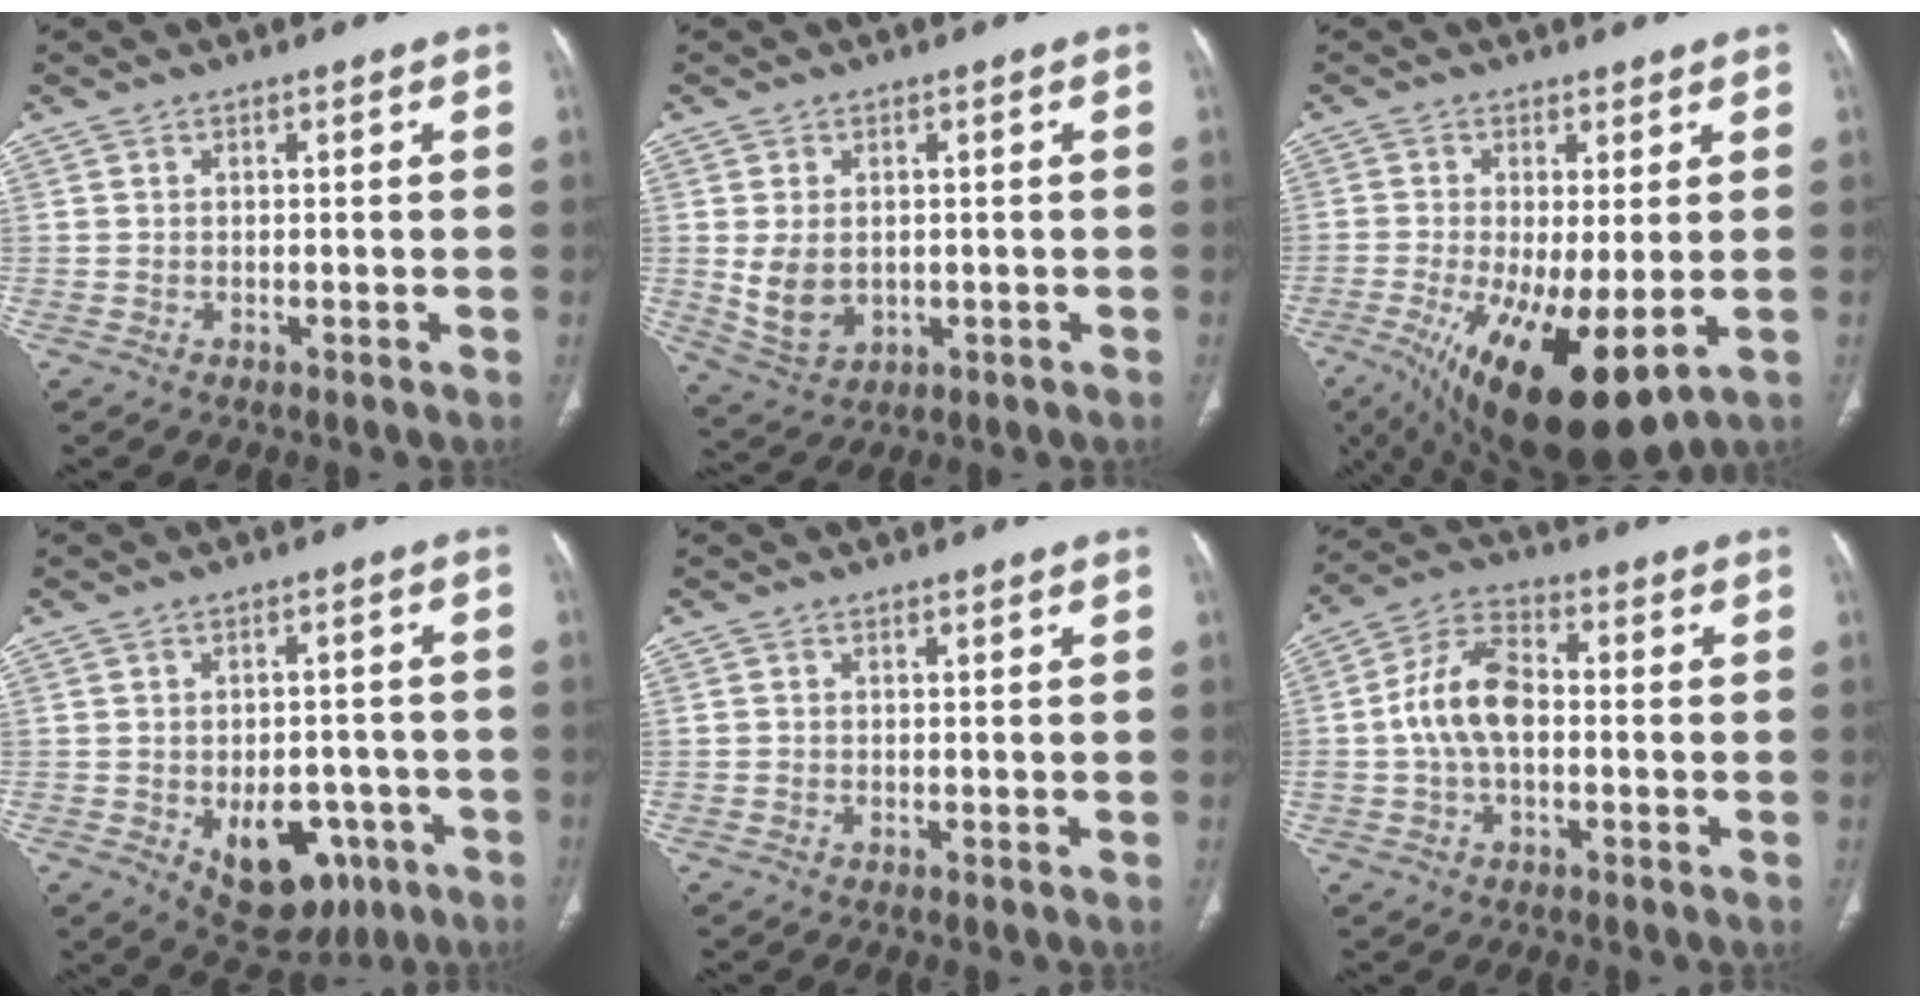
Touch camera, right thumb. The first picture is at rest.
{"total": 7.0, "force": [0.0, 5.0, 4.9], "torque": [-0.084, -0.008, 0.019]}
{"total": 16.7, "force": [-4.6, 5.8, 15.0], "torque": [-0.265, -0.029, -0.056]}
{"total": 13.3, "force": [-5.3, 8.2, 9.0], "torque": [-0.090, 0.023, -0.057]}
{"total": 0.0}
{"total": 10.5, "force": [-0.7, 6.2, 8.4], "torque": [-0.156, 0.033, -0.023]}